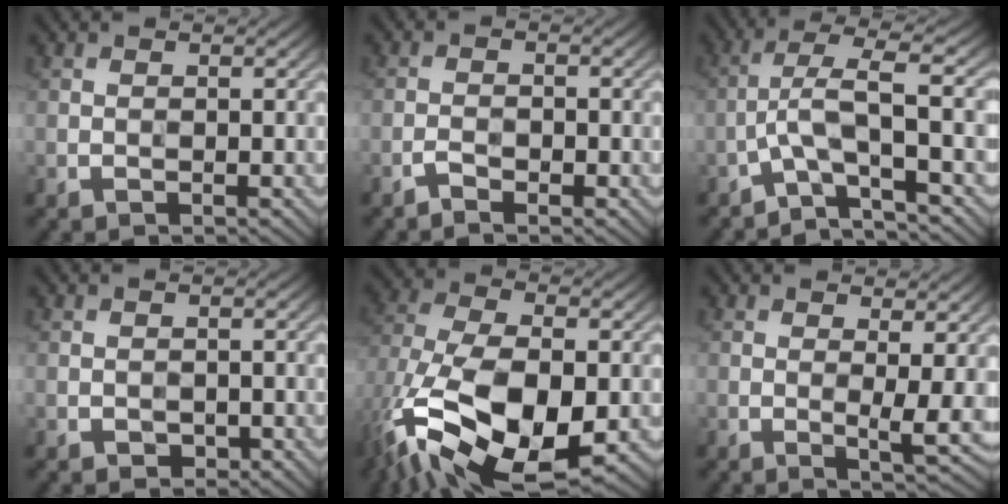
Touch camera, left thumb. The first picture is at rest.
{"total": 1.9, "force": [-1.5, 0.5, 1.1], "torque": [-0.023, 0.005, -0.033]}
{"total": 6.7, "force": [-2.4, 1.0, 6.1], "torque": [-0.109, 0.023, -0.066]}
{"total": 1.2, "force": [-0.6, 0.8, 0.6], "torque": [-0.013, -0.001, -0.010]}
{"total": 16.4, "force": [-6.3, 8.4, 12.5], "torque": [-0.268, -0.020, -0.102]}
{"total": 3.1, "force": [0.9, 0.2, 2.9], "torque": [-0.057, -0.006, 0.018]}